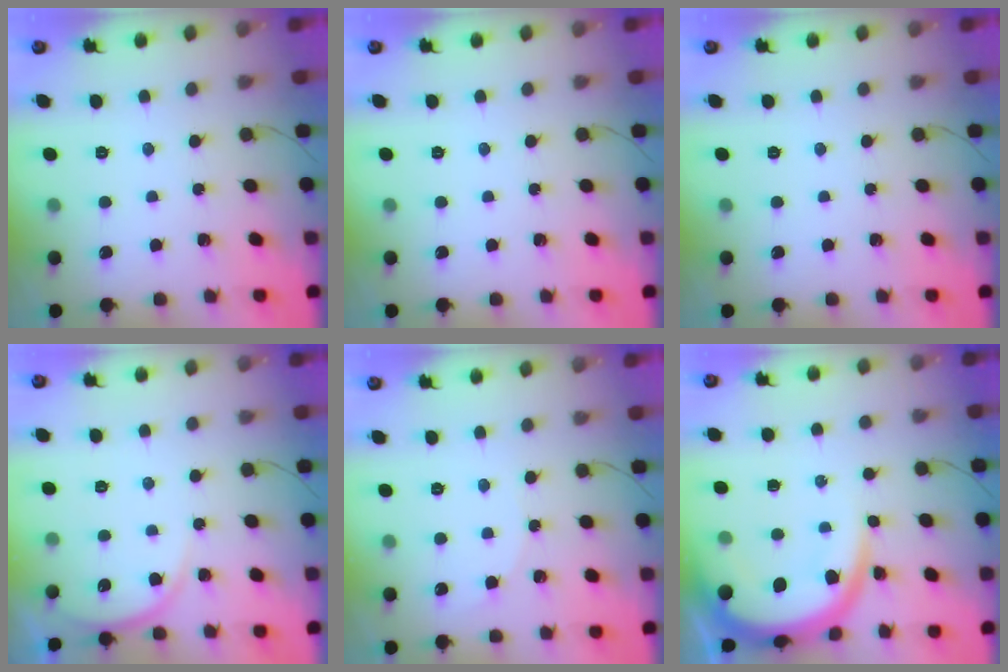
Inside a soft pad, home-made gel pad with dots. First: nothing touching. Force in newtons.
{"total": 0.0}
{"total": 0.0}
{"total": 5.4, "press": 5.4, "slide": 0.3}
{"total": 3.8, "press": 3.5, "slide": 1.4}
{"total": 13.1, "press": 13.1, "slide": 1.0}